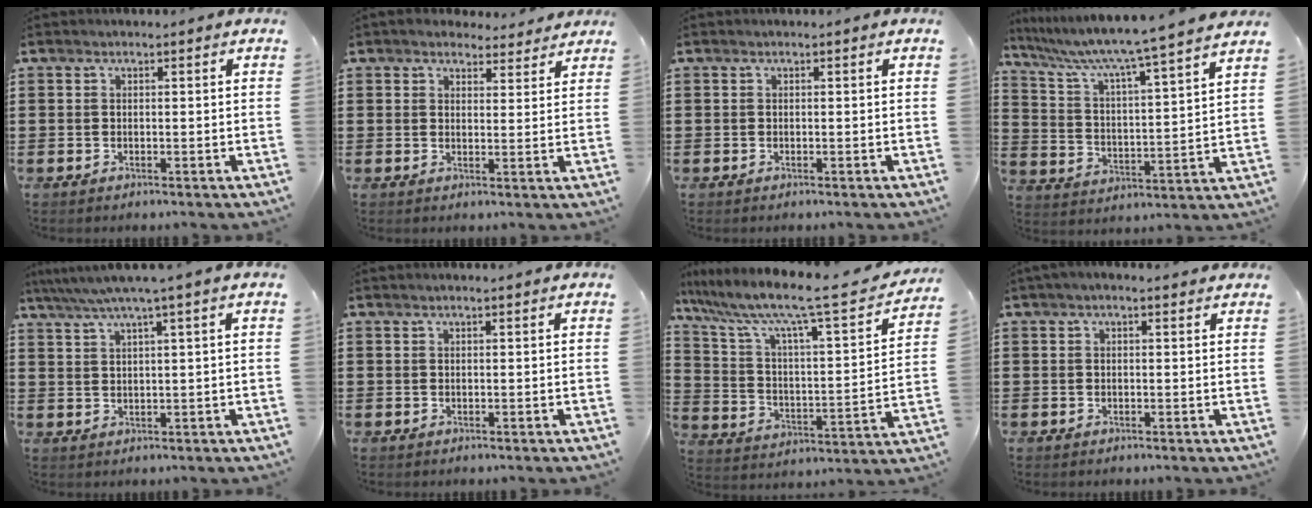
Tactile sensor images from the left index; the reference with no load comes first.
{"total": 3.4, "force": [3.2, 1.2, 0.5], "torque": [-0.013, -0.011, 0.057]}
{"total": 0.0}
{"total": 6.3, "force": [5.5, -1.3, 2.9], "torque": [-0.083, -0.054, 0.080]}
{"total": 3.9, "force": [2.3, -0.5, 3.2], "torque": [-0.067, -0.004, 0.036]}
{"total": 0.0}
{"total": 10.2, "force": [8.1, 0.6, 6.2], "torque": [-0.152, -0.057, 0.126]}
{"total": 1.0, "force": [0.1, 0.7, 0.7], "torque": [-0.015, 0.006, 0.002]}